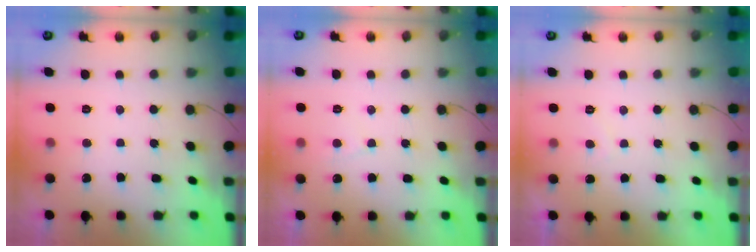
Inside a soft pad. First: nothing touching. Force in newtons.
{"total": 3.6, "press": 3.6, "slide": 0.3}
{"total": 1.1, "press": 0.8, "slide": 0.7}